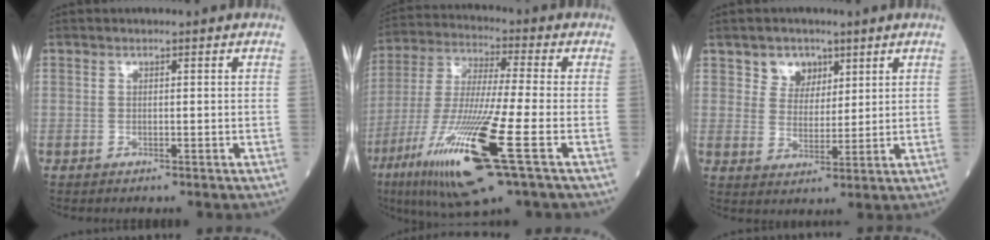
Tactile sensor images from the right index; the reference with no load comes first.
{"total": 19.1, "force": [-8.0, 0.7, 17.3], "torque": [-0.365, -0.043, -0.150]}
{"total": 4.7, "force": [2.8, 3.5, 1.2], "torque": [-0.019, 0.005, 0.052]}